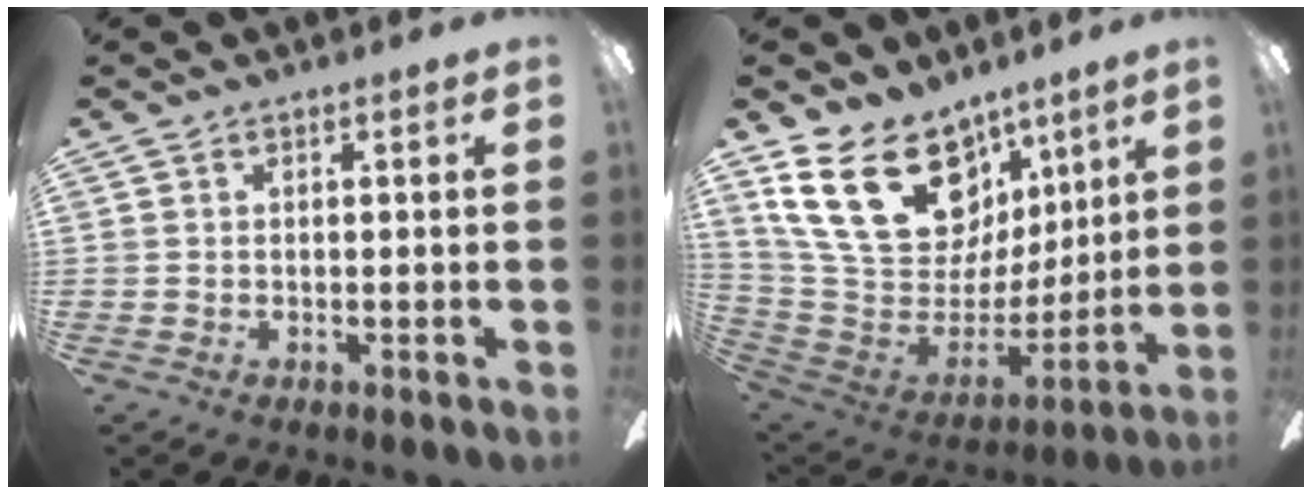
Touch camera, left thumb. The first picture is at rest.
{"total": 26.8, "force": [13.3, 17.4, 15.5], "torque": [-0.302, -0.068, 0.257]}